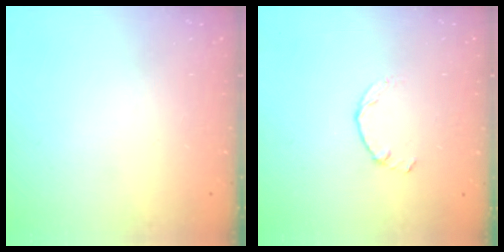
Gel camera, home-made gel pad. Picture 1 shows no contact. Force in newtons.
{"total": 0.0}